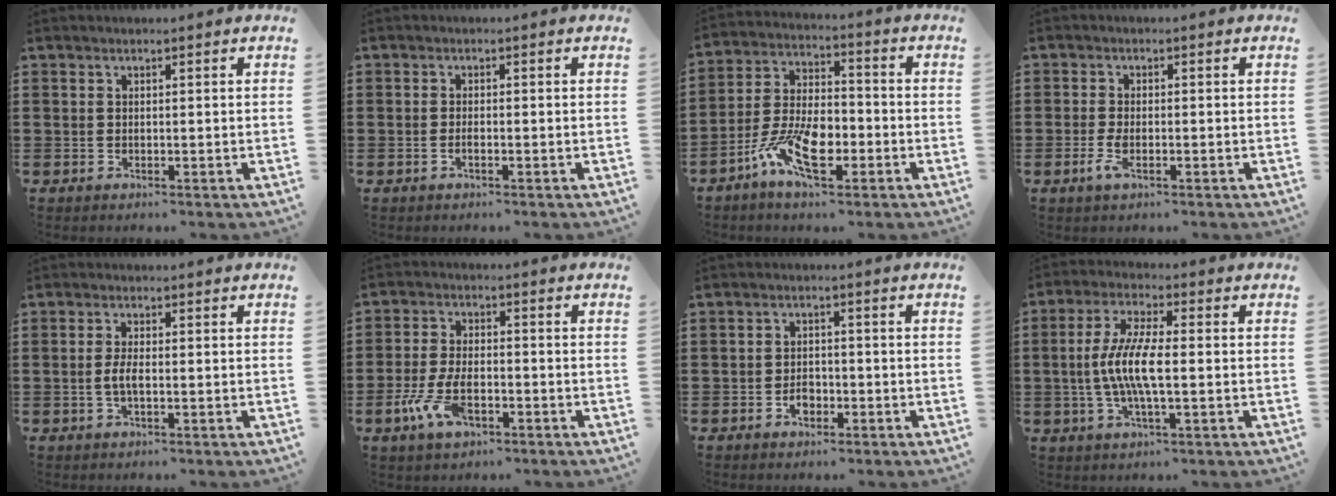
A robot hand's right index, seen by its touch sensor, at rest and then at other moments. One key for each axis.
{"total": 0.9, "fx": -0.4, "fy": 0.2, "fz": 0.8, "tx": -0.016, "ty": -0.006, "tz": -0.006}
{"total": 10.2, "fx": -4.6, "fy": 4.7, "fz": 7.8, "tx": -0.172, "ty": 0.002, "tz": -0.087}
{"total": 2.9, "fx": -1.1, "fy": 1.0, "fz": 2.5, "tx": -0.067, "ty": -0.008, "tz": -0.027}
{"total": 2.7, "fx": -0.4, "fy": 0.6, "fz": 2.5, "tx": -0.061, "ty": -0.007, "tz": -0.012}
{"total": 7.1, "fx": -3.0, "fy": 3.3, "fz": 5.5, "tx": -0.131, "ty": -0.007, "tz": -0.059}
{"total": 2.6, "fx": -1.2, "fy": 1.8, "fz": 1.4, "tx": -0.029, "ty": 0.000, "tz": -0.024}
{"total": 7.7, "fx": -1.0, "fy": 1.8, "fz": 7.4, "tx": -0.163, "ty": -0.011, "tz": -0.028}